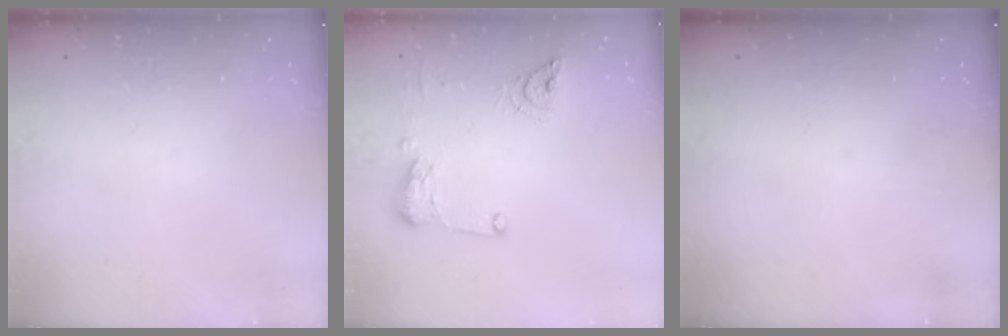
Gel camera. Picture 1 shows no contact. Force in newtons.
{"total": 11.2, "press": 11.1, "slide": 1.5}
{"total": 0.0}